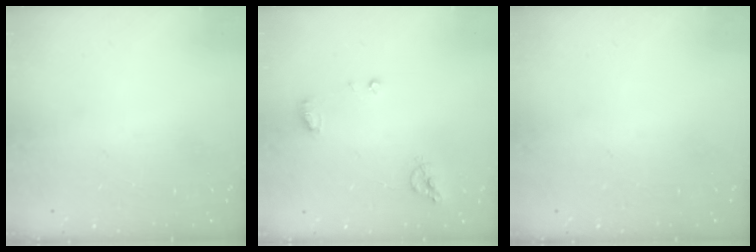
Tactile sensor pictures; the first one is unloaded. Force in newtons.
{"total": 7.5, "press": 7.4, "slide": 0.9}
{"total": 0.0}